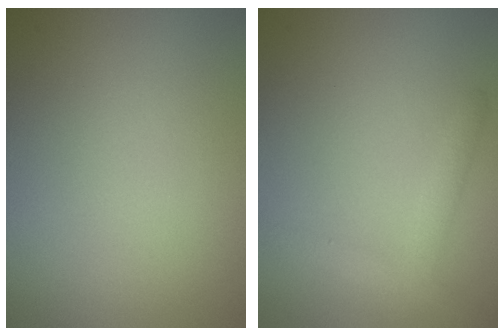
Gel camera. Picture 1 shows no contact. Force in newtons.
{"total": 2.6, "press": 2.6, "slide": 0.0}